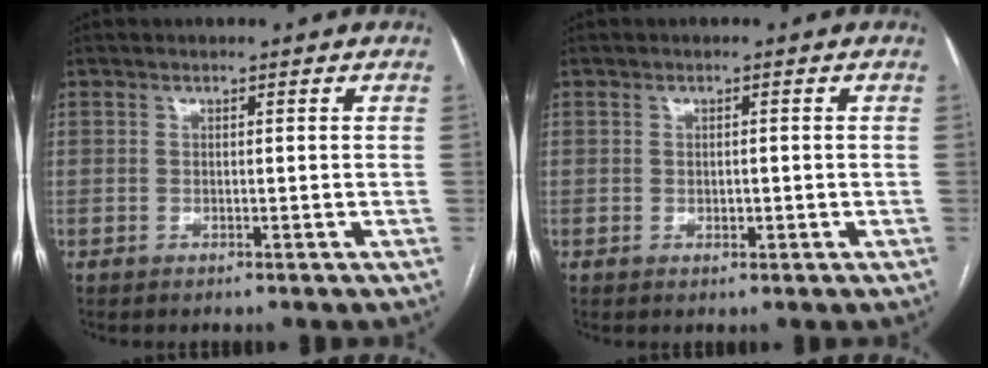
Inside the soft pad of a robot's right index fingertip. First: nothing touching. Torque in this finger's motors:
{"motor_torque": [-0.10, 0.06, -0.06, -0.01]}